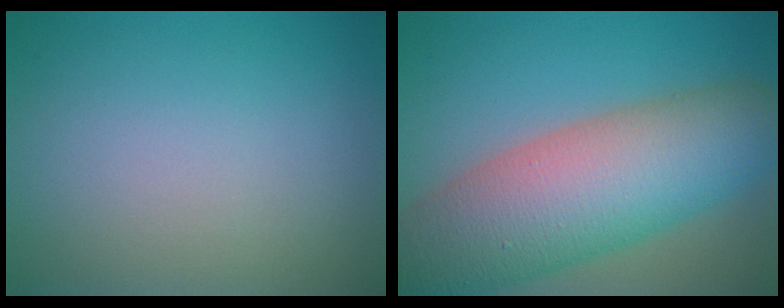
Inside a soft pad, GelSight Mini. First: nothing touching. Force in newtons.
{"total": 12.3, "press": 12.3, "slide": 0.7}